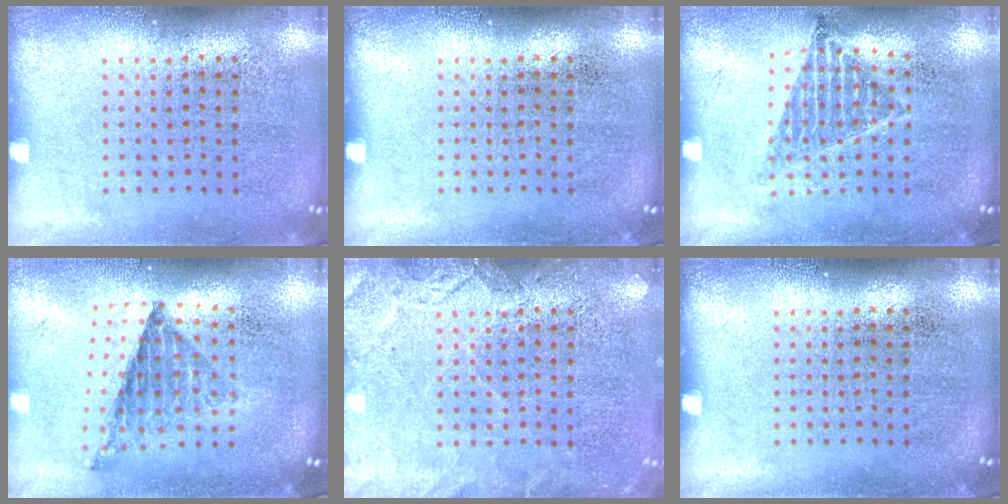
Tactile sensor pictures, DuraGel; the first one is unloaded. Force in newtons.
{"total": 0.0}
{"total": 1.0, "press": 0.9, "slide": 0.3}
{"total": 0.8, "press": 0.8, "slide": 0.1}
{"total": 3.5, "press": 3.4, "slide": 0.5}
{"total": 0.0}